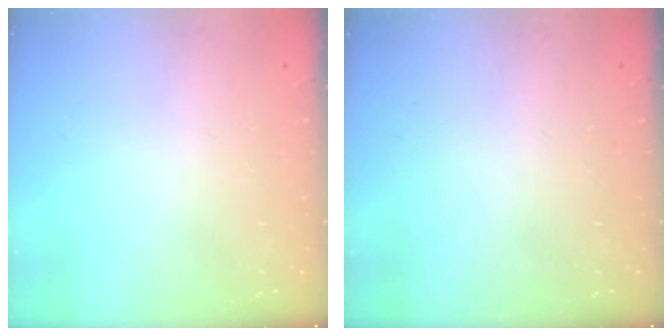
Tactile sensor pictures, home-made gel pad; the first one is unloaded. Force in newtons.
{"total": 0.0}